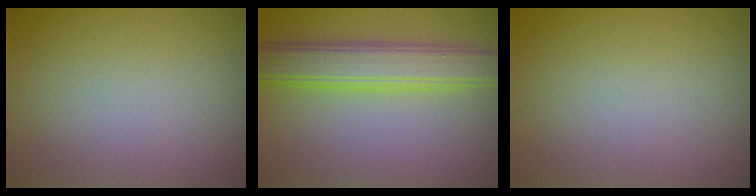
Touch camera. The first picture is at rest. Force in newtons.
{"total": 5.4, "press": 5.4, "slide": 0.1}
{"total": 0.0}